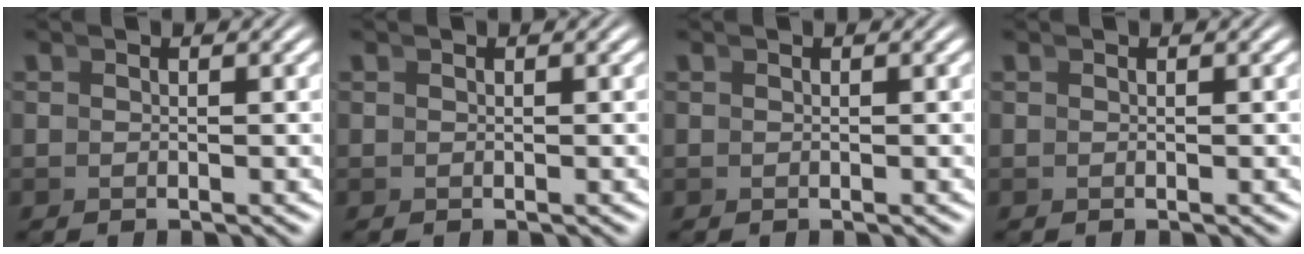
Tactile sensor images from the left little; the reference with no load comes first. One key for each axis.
{"total": 0.0}
{"total": 0.0}
{"total": 0.0}